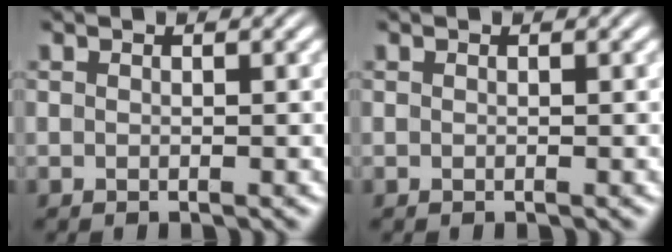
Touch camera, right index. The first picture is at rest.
{"total": 0.0}